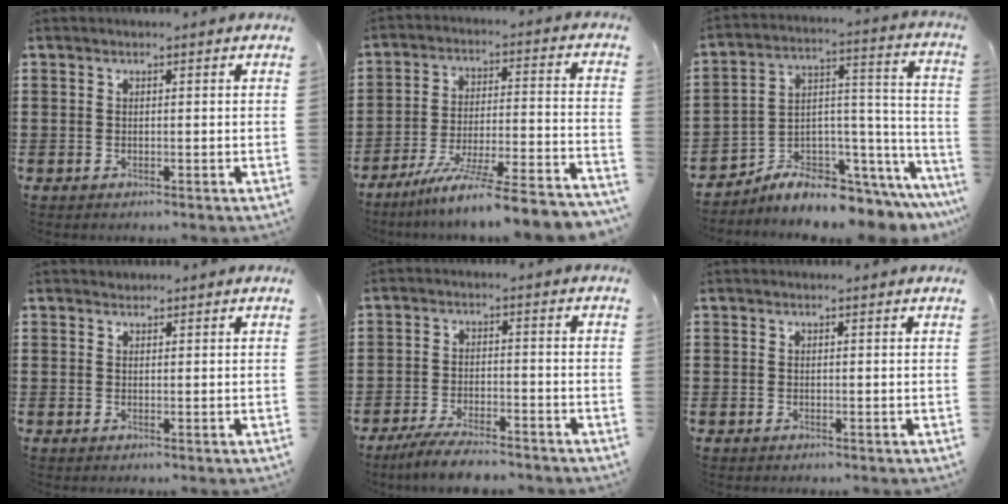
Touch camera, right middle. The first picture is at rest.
{"total": 9.2, "force": [-7.8, -0.9, 4.7], "torque": [-0.076, -0.009, -0.154]}
{"total": 7.1, "force": [-6.5, 1.6, 2.1], "torque": [-0.038, 0.000, -0.125]}
{"total": 0.8, "force": [0.7, 0.3, -0.2], "torque": [0.002, 0.000, 0.014]}
{"total": 4.8, "force": [-4.4, 0.4, 1.9], "torque": [-0.045, -0.005, -0.088]}
{"total": 0.0}